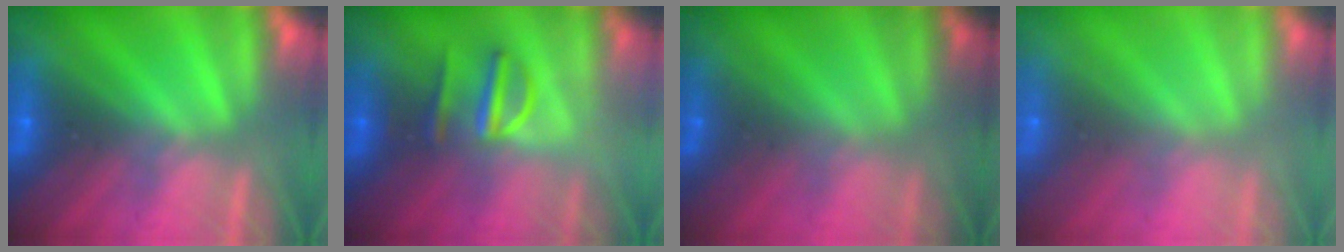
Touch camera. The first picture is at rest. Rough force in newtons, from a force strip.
{"total": 2.9}
{"total": 1.8}
{"total": 9.5}